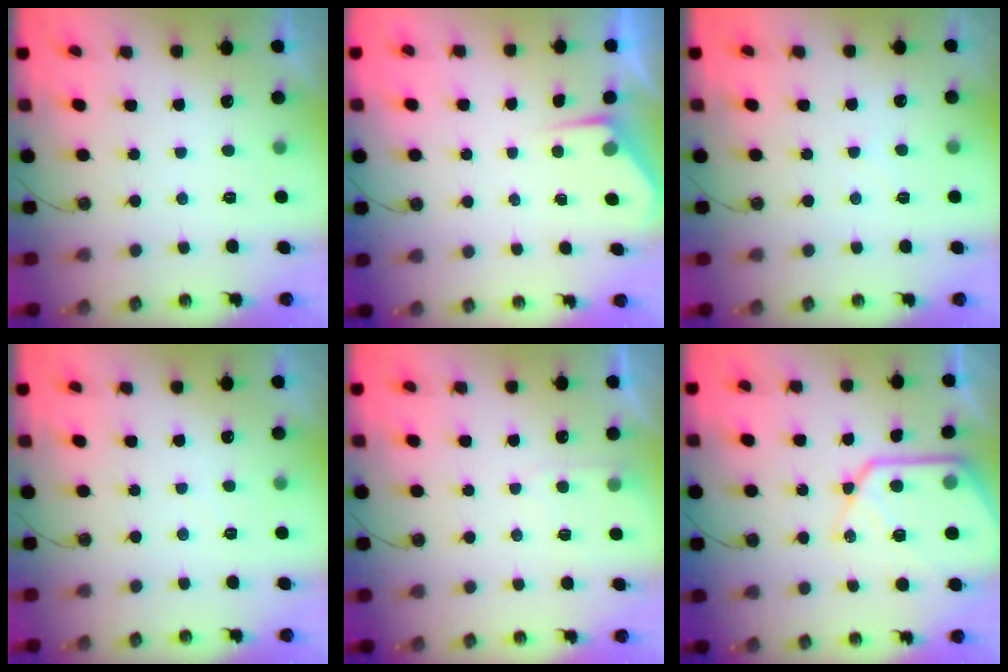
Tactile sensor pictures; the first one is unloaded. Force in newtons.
{"total": 2.9, "press": 2.9, "slide": 0.5}
{"total": 2.5, "press": 2.5, "slide": 0.4}
{"total": 3.6, "press": 3.5, "slide": 0.6}
{"total": 4.4, "press": 4.3, "slide": 0.6}
{"total": 17.2, "press": 17.1, "slide": 1.9}